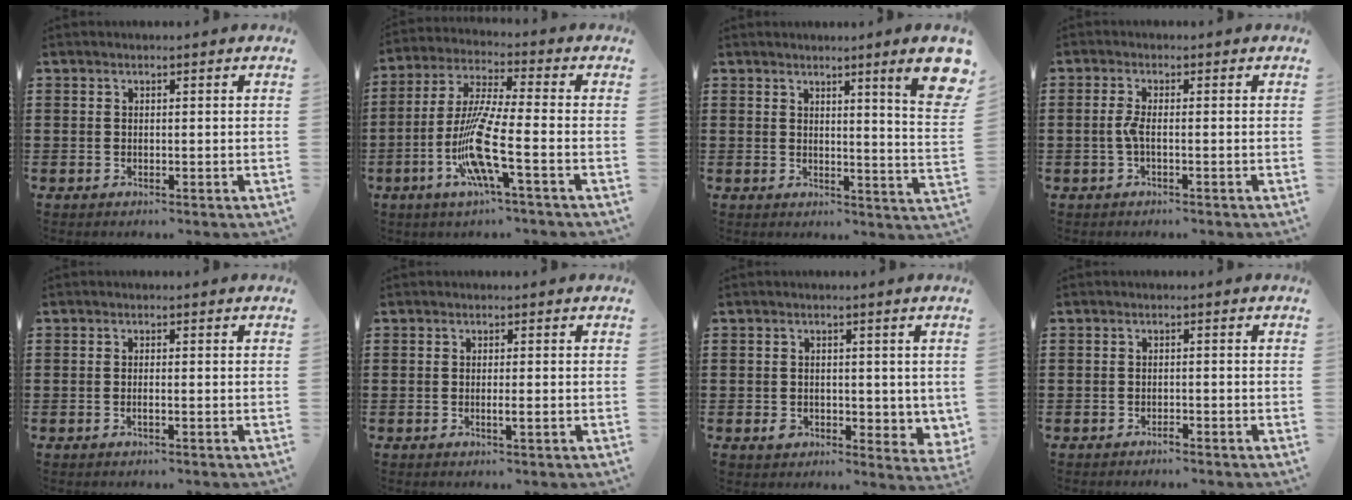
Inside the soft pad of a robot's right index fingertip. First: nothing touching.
{"total": 11.4, "force": [-4.2, 1.1, 10.5], "torque": [-0.227, -0.017, -0.085]}
{"total": 7.2, "force": [4.0, -0.1, 6.0], "torque": [-0.092, -0.022, 0.060]}
{"total": 2.6, "force": [-0.7, 0.4, 2.5], "torque": [-0.069, -0.008, -0.020]}
{"total": 0.9, "force": [-0.4, -0.1, 0.8], "torque": [-0.014, -0.004, -0.007]}
{"total": 1.5, "force": [-0.4, 0.0, 1.4], "torque": [-0.024, -0.003, -0.008]}
{"total": 3.3, "force": [0.3, 2.8, 1.6], "torque": [-0.029, 0.007, 0.005]}
{"total": 1.0, "force": [-0.9, 0.1, 0.4], "torque": [-0.009, -0.001, -0.018]}